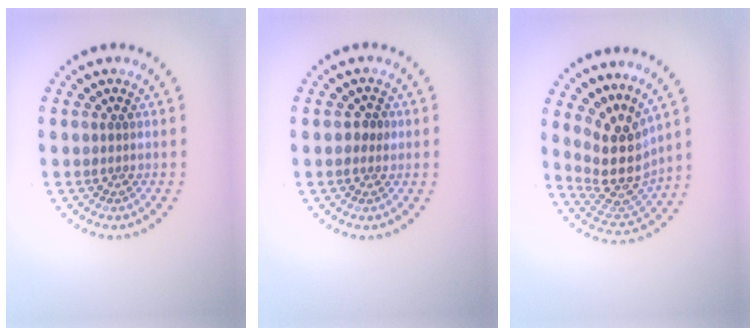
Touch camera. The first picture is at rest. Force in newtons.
{"total": 1.3, "press": 1.2, "slide": 0.3}
{"total": 5.0, "press": 3.9, "slide": 3.2}